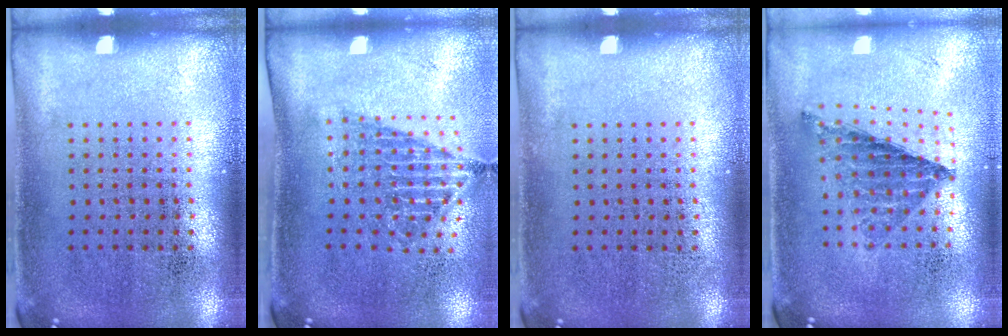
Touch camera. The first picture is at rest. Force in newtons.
{"total": 1.6, "press": 1.2, "slide": 1.0}
{"total": 0.0}
{"total": 0.8, "press": 0.8, "slide": 0.1}